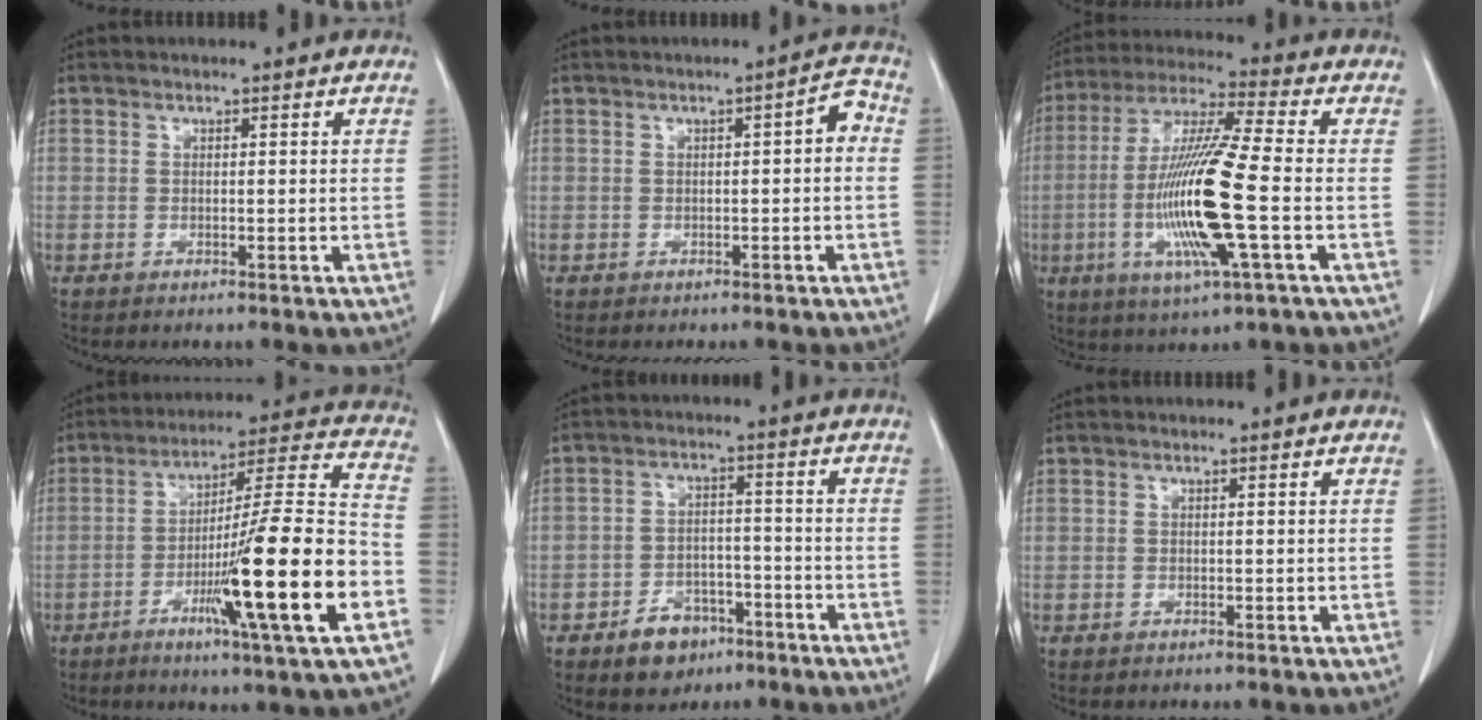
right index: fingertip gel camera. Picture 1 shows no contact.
{"total": 2.8, "force": [-0.1, 0.7, 2.7], "torque": [-0.032, 0.015, -0.003]}
{"total": 16.5, "force": [-3.3, 0.5, 16.1], "torque": [-0.331, -0.014, -0.068]}
{"total": 20.7, "force": [-7.0, -0.4, 19.5], "torque": [-0.296, -0.012, -0.115]}
{"total": 8.8, "force": [-5.6, 5.6, 3.8], "torque": [-0.065, 0.023, -0.087]}
{"total": 0.0}